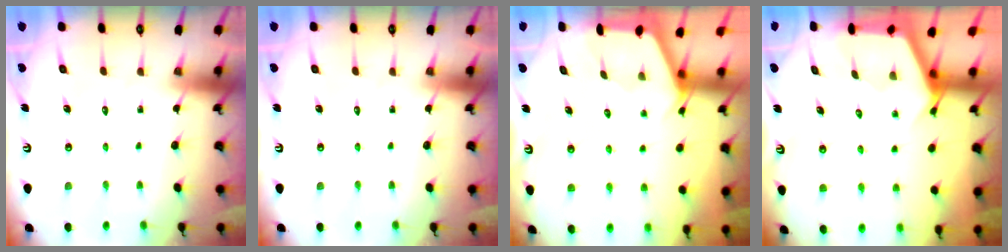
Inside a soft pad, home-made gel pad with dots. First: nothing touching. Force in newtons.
{"total": 0.0}
{"total": 3.4, "press": 3.4, "slide": 0.0}
{"total": 2.6, "press": 2.6, "slide": 0.3}